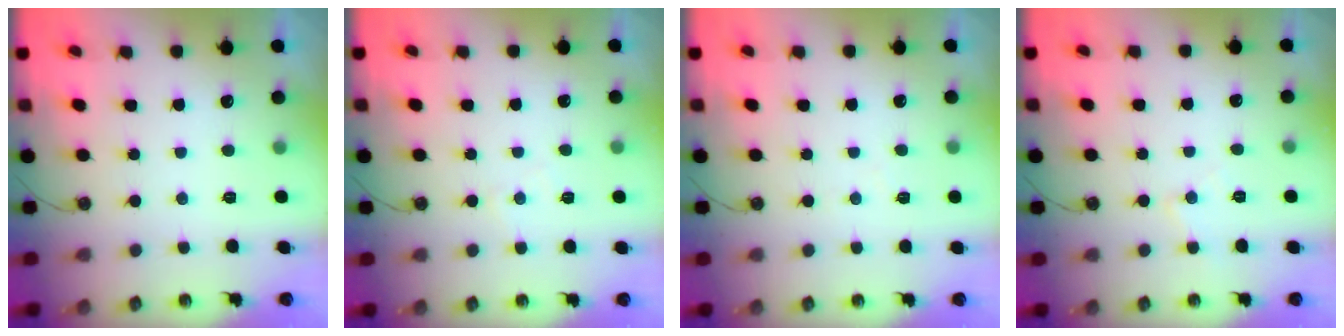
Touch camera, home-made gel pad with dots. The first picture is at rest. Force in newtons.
{"total": 3.8, "press": 3.7, "slide": 0.6}
{"total": 3.5, "press": 3.5, "slide": 0.6}
{"total": 5.4, "press": 5.4, "slide": 0.9}